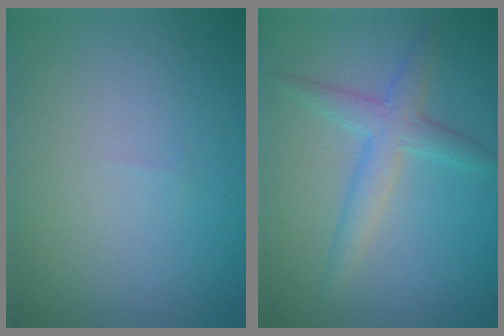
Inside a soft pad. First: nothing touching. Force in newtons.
{"total": 3.1, "press": 3.1, "slide": 0.1}